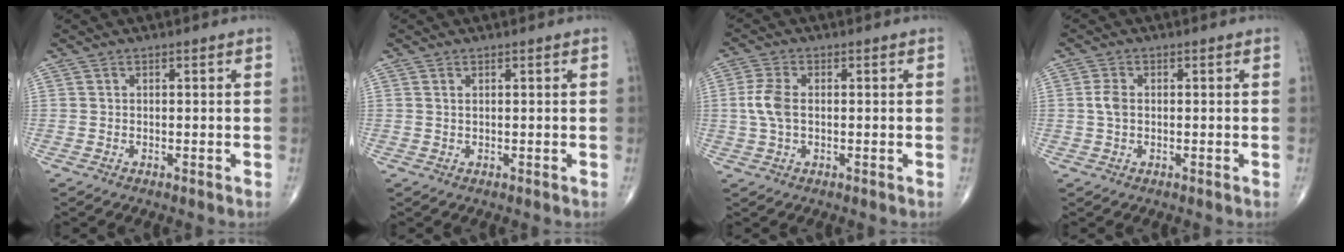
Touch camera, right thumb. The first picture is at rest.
{"total": 0.6, "force": [0.3, 0.2, 0.4], "torque": [-0.011, 0.003, 0.008]}
{"total": 5.1, "force": [0.1, 2.9, 4.3], "torque": [-0.106, 0.008, -0.002]}
{"total": 2.5, "force": [0.1, 1.6, 2.0], "torque": [-0.044, 0.004, -0.002]}